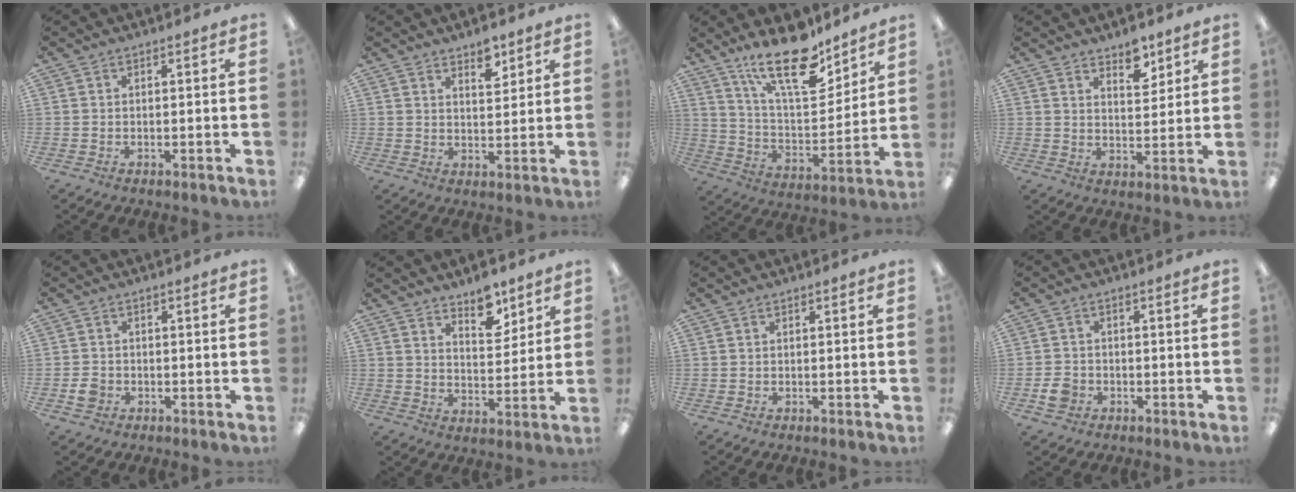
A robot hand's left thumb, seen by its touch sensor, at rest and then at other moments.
{"total": 5.0, "force": [4.0, 2.2, 2.2], "torque": [-0.011, -0.028, 0.065]}
{"total": 20.1, "force": [14.2, 7.5, 12.0], "torque": [-0.198, -0.085, 0.243]}
{"total": 6.0, "force": [4.9, 2.6, 2.2], "torque": [-0.007, -0.038, 0.082]}
{"total": 2.8, "force": [-0.9, 2.3, 1.2], "torque": [-0.018, 0.005, -0.015]}
{"total": 8.1, "force": [6.5, 3.5, 3.4], "torque": [-0.029, -0.044, 0.110]}
{"total": 0.0}
{"total": 3.6, "force": [-1.3, 3.0, 1.5], "torque": [-0.029, 0.004, -0.024]}